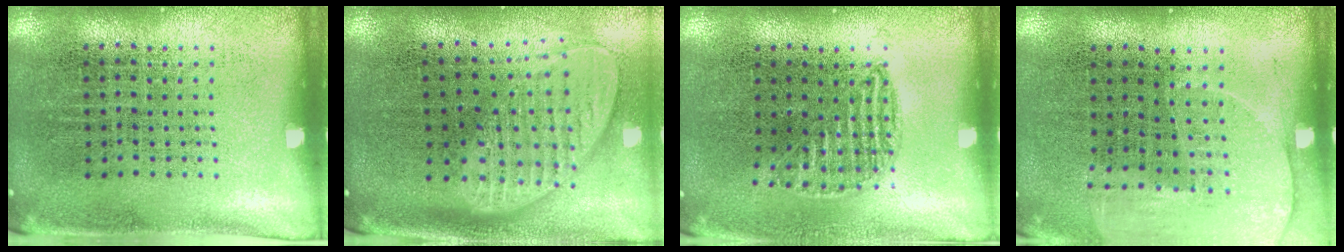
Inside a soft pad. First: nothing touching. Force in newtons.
{"total": 2.0, "press": 1.5, "slide": 1.2}
{"total": 1.1, "press": 1.0, "slide": 0.4}
{"total": 1.4, "press": 1.3, "slide": 0.5}